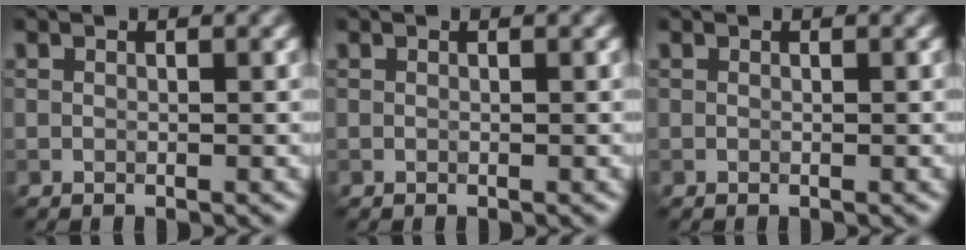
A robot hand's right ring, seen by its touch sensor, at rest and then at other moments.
{"total": 0.0}
{"total": 0.0}